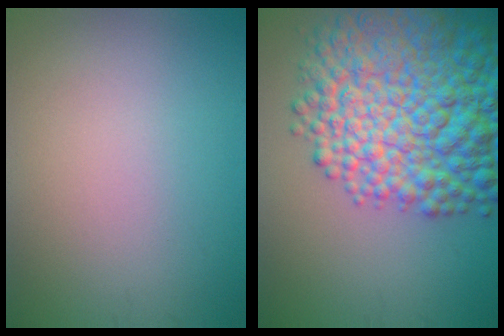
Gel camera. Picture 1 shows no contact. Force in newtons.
{"total": 12.8, "press": 12.8, "slide": 0.4}